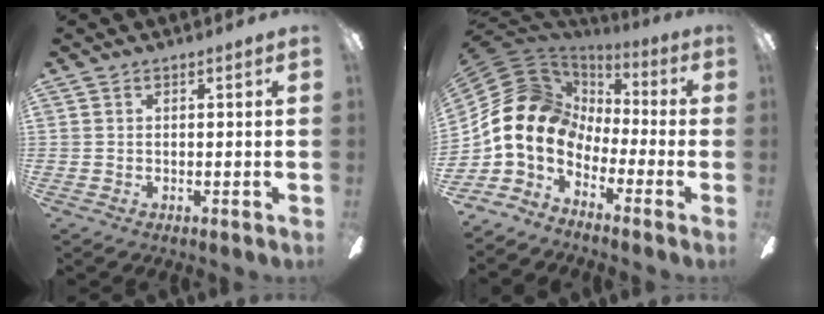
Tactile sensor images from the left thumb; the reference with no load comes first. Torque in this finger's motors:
{"motor_torque": [0.12, 3.82, 0.95, 1.82, 0.14]}